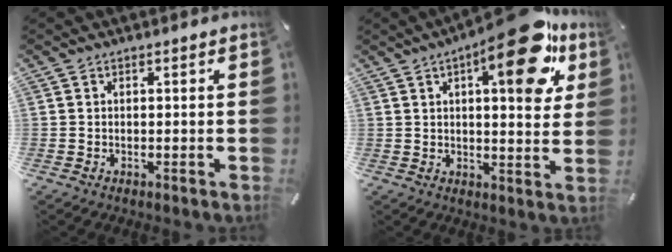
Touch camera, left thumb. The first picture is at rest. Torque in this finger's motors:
{"motor_torque": [2.24, 2.21, 1.77, -1.00, 0.16]}